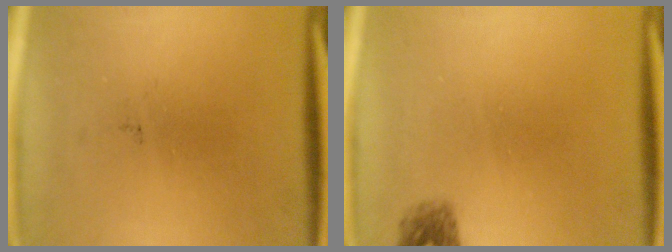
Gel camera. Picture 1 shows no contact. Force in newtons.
{"total": 1.6}